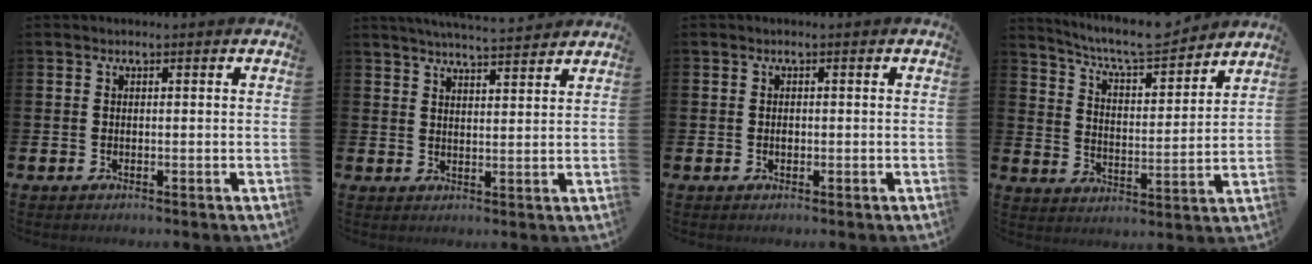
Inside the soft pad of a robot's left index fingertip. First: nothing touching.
{"total": 4.6, "force": [4.5, -0.3, 0.7], "torque": [-0.025, -0.025, 0.081]}
{"total": 0.6, "force": [0.0, 0.5, 0.3], "torque": [-0.004, 0.001, -0.002]}
{"total": 7.7, "force": [7.2, 1.1, 2.5], "torque": [-0.076, -0.049, 0.126]}